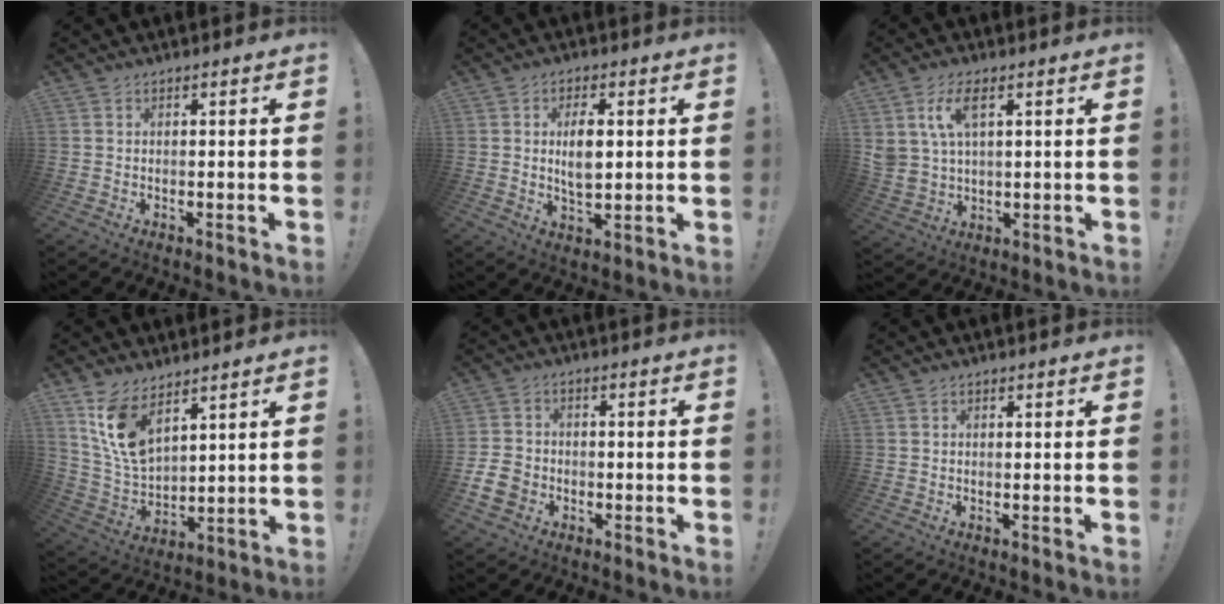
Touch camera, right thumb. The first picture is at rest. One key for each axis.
{"total": 7.2, "fx": 1.2, "fy": 3.8, "fz": 6.0, "tx": -0.100, "ty": -0.007, "tz": 0.013}
{"total": 9.0, "fx": 4.0, "fy": 4.9, "fz": 6.4, "tx": -0.132, "ty": -0.004, "tz": 0.075}
{"total": 12.5, "fx": 8.3, "fy": 5.9, "fz": 7.2, "tx": -0.154, "ty": -0.050, "tz": 0.159}
{"total": 8.0, "fx": -3.4, "fy": 6.2, "fz": 3.7, "tx": -0.083, "ty": 0.022, "tz": -0.062}
{"total": 0.0}